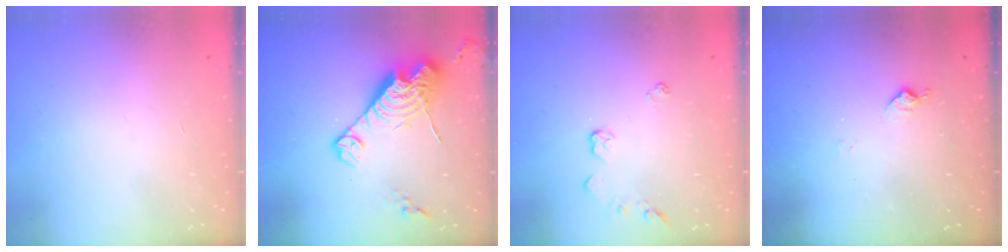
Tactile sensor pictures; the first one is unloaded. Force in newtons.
{"total": 15.2, "press": 15.2, "slide": 1.3}
{"total": 5.1, "press": 5.1, "slide": 0.6}
{"total": 6.0, "press": 5.9, "slide": 0.9}